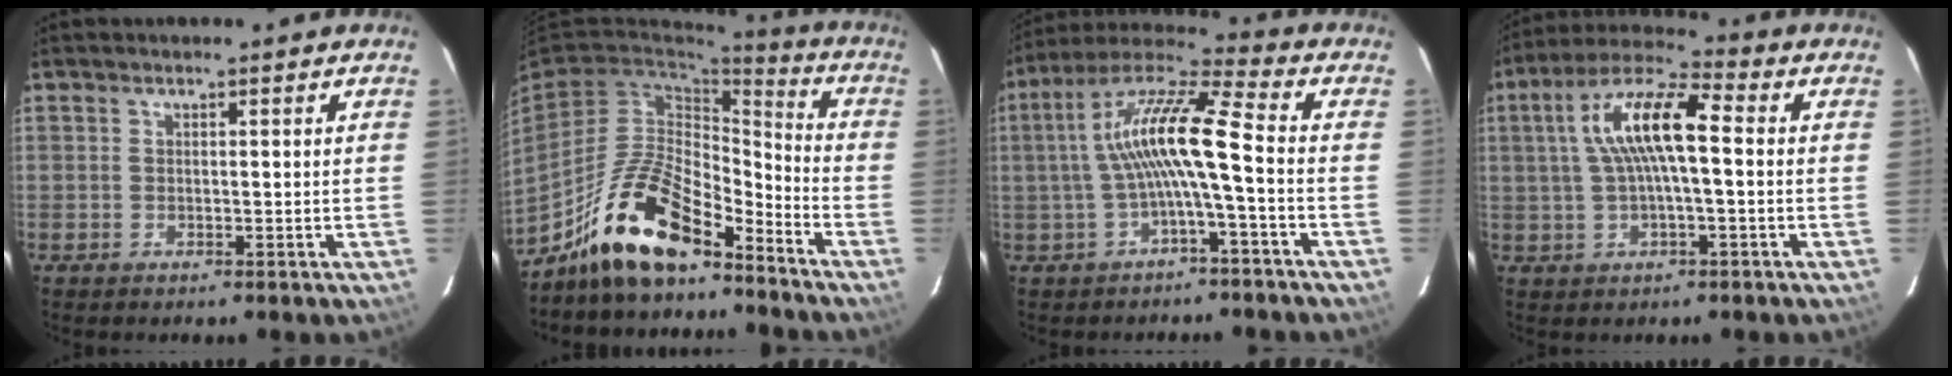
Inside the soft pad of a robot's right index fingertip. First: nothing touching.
{"total": 16.0, "force": [-11.9, 5.4, 9.2], "torque": [-0.187, 0.009, -0.219]}
{"total": 12.0, "force": [-1.6, 0.8, 11.9], "torque": [-0.241, 0.021, -0.030]}
{"total": 12.0, "force": [1.2, 3.0, 11.5], "torque": [-0.221, 0.024, 0.017]}